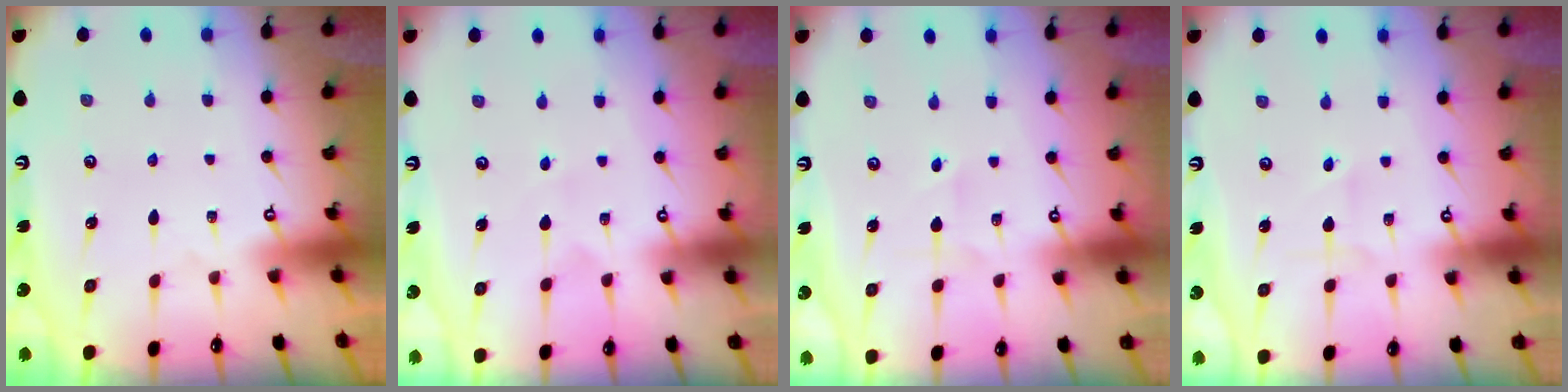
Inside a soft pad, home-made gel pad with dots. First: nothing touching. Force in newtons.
{"total": 3.3, "press": 3.2, "slide": 0.4}
{"total": 1.3, "press": 1.3, "slide": 0.2}
{"total": 1.9, "press": 1.9, "slide": 0.2}